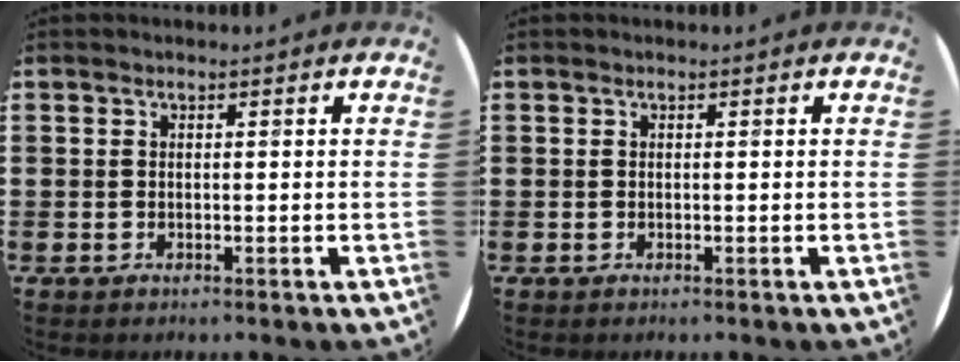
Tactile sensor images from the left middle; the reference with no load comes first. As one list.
[{"total": 0.0}]